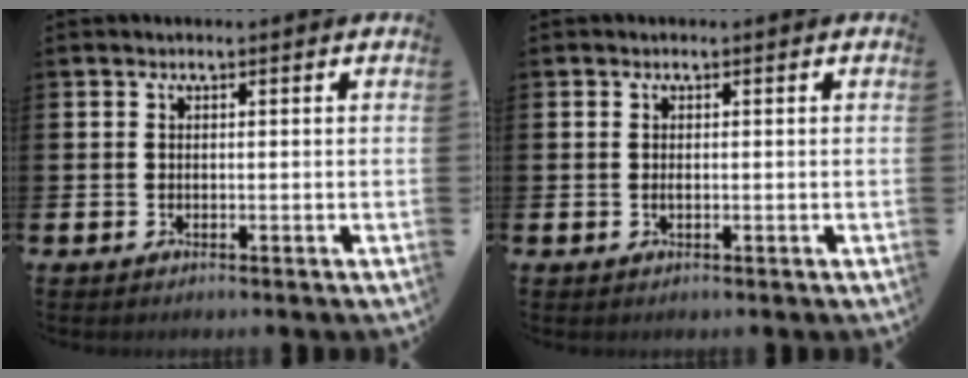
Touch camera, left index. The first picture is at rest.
{"total": 0.6, "force": [0.0, 0.3, 0.5], "torque": [-0.007, -0.001, -0.001]}